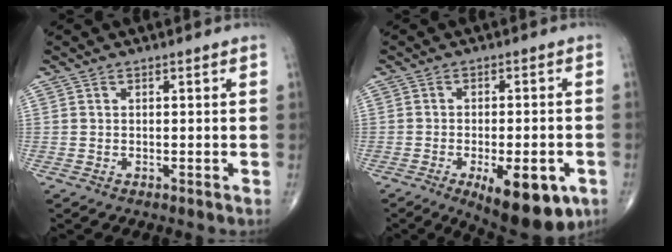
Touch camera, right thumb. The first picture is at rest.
{"total": 14.0, "force": [-6.1, 5.5, 11.4], "torque": [-0.131, 0.004, -0.074]}